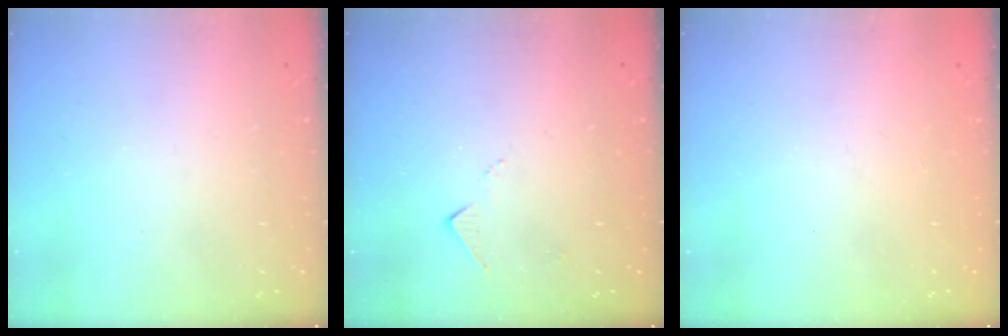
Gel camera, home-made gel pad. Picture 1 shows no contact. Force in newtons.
{"total": 5.6, "press": 5.6, "slide": 0.6}
{"total": 1.3, "press": 1.0, "slide": 0.7}